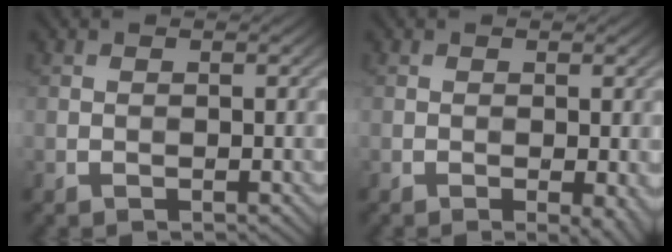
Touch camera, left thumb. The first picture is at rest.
{"total": 2.1, "force": [-0.7, 0.5, 1.9], "torque": [-0.027, -0.006, -0.008]}